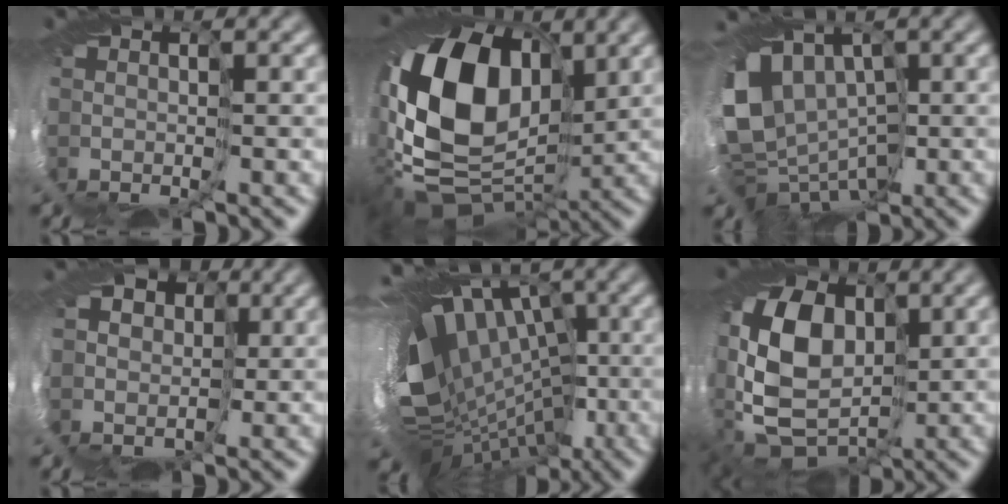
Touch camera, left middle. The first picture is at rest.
{"total": 16.1, "force": [0.7, 10.7, 12.0], "torque": [-0.262, 0.021, 0.009]}
{"total": 8.1, "force": [0.3, 6.7, 4.5], "torque": [-0.091, -0.009, 0.016]}
{"total": 9.5, "force": [2.8, 8.3, 3.7], "torque": [-0.078, 0.028, 0.013]}
{"total": 16.3, "force": [-0.3, 11.2, 11.8], "torque": [-0.179, 0.006, 0.011]}
{"total": 13.3, "force": [0.6, 10.2, 8.5], "torque": [-0.178, -0.003, 0.032]}